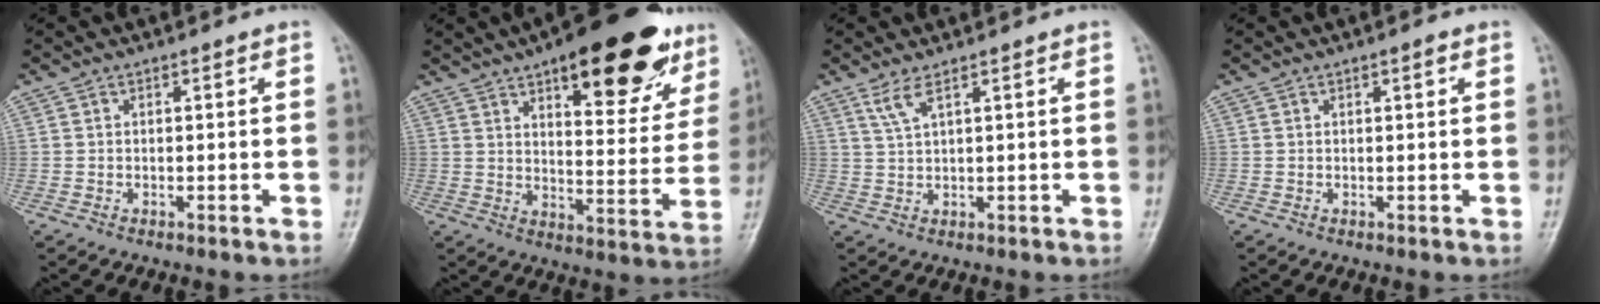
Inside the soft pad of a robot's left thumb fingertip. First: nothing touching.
{"total": 23.2, "force": [13.5, 8.9, 16.7], "torque": [-0.182, -0.039, 0.191]}
{"total": 2.9, "force": [1.8, 0.3, 2.2], "torque": [-0.056, -0.004, 0.046]}
{"total": 1.0, "force": [0.5, 0.2, 0.9], "torque": [-0.014, 0.001, 0.006]}